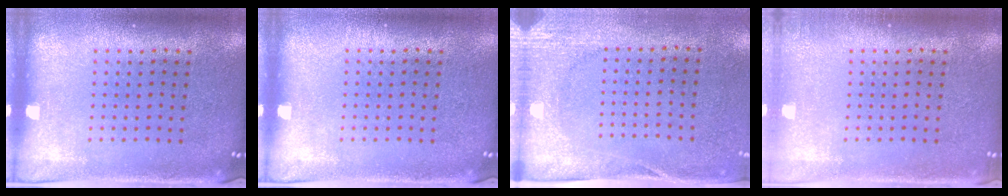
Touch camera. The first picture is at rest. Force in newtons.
{"total": 0.0}
{"total": 2.7, "press": 2.1, "slide": 1.7}
{"total": 0.9, "press": 0.8, "slide": 0.3}